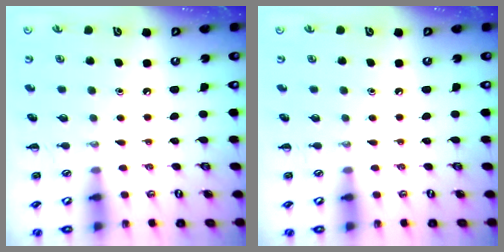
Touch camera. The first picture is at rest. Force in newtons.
{"total": 0.0}